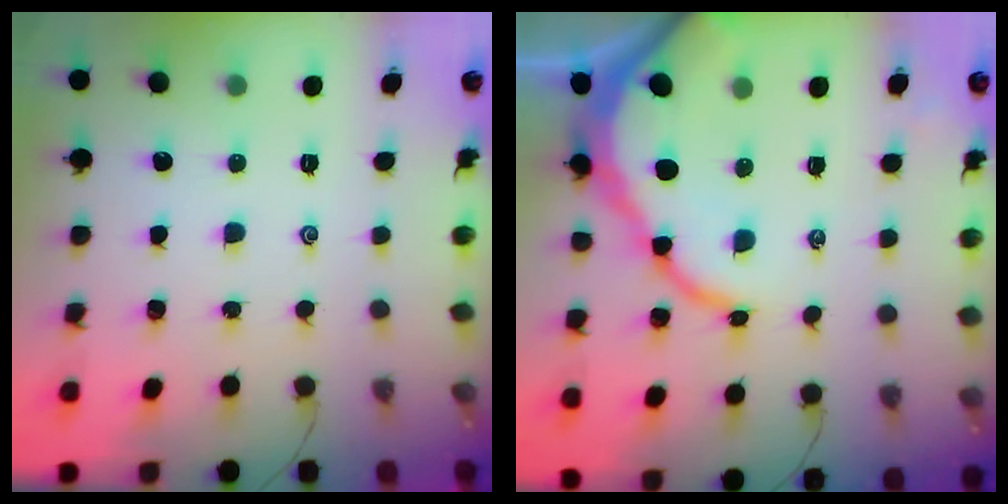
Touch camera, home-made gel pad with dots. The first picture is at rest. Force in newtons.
{"total": 12.2, "press": 12.1, "slide": 1.3}